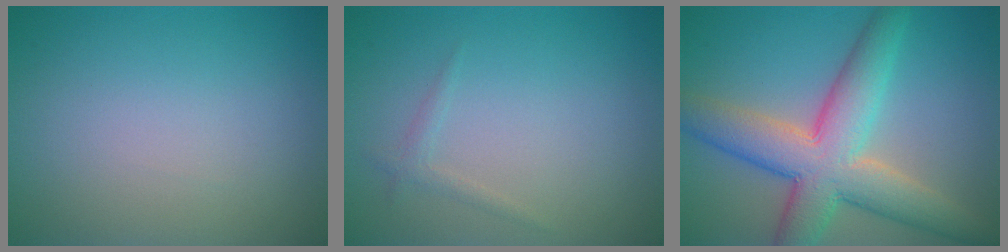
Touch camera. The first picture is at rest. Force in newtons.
{"total": 0.9, "press": 0.9, "slide": 0.0}
{"total": 8.7, "press": 8.6, "slide": 0.4}